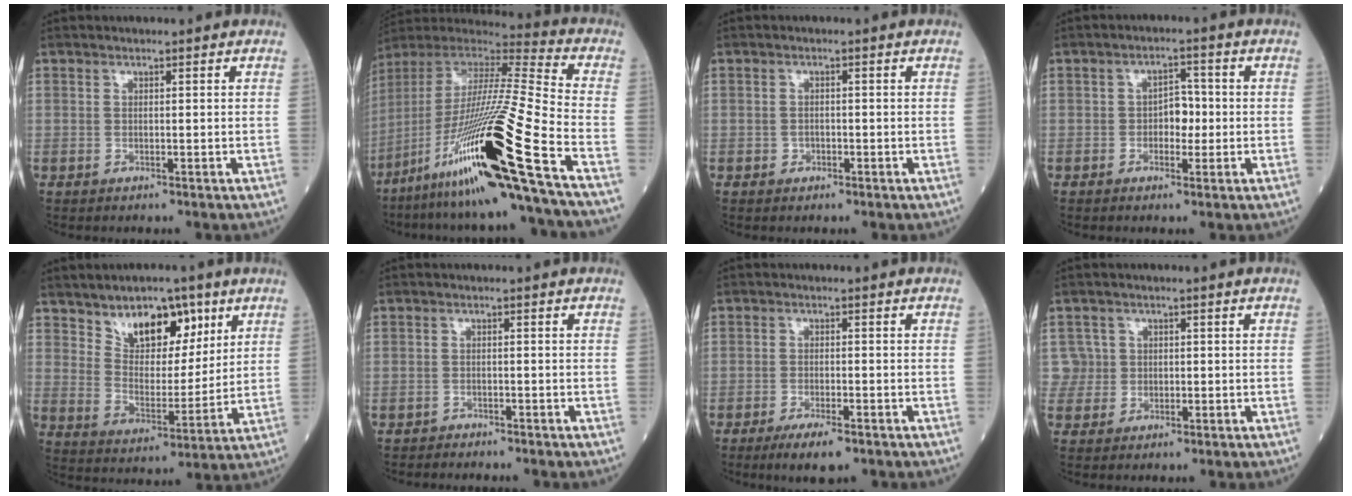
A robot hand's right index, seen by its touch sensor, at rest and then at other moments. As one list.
[{"total": 29.3, "force": [-14.4, 0.3, 25.6], "torque": [-0.488, -0.061, -0.263]}, {"total": 2.0, "force": [-0.7, 1.7, 0.9], "torque": [-0.027, 0.006, -0.007]}, {"total": 4.5, "force": [-0.6, 2.7, 3.5], "torque": [-0.070, 0.016, -0.010]}, {"total": 11.6, "force": [6.8, 6.1, 7.2], "torque": [-0.126, 0.008, 0.127]}, {"total": 3.5, "force": [-3.1, 1.4, 0.9], "torque": [-0.026, -0.004, -0.043]}, {"total": 5.9, "force": [-3.9, 1.5, 4.1], "torque": [-0.076, -0.011, -0.063]}, {"total": 4.0, "force": [0.4, 4.0, -0.1], "torque": [0.013, 0.014, 0.012]}]